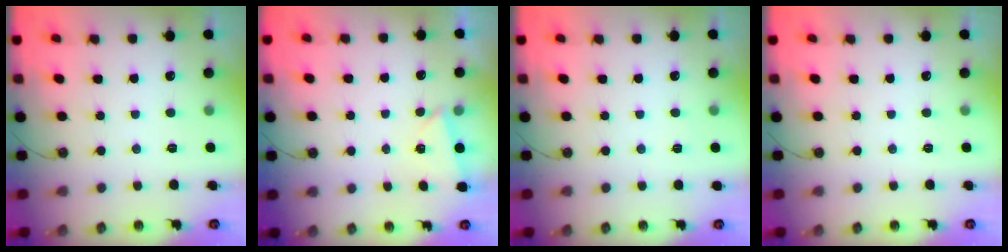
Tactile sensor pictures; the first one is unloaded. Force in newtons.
{"total": 2.4, "press": 2.1, "slide": 1.1}
{"total": 2.7, "press": 1.5, "slide": 2.3}
{"total": 0.0}